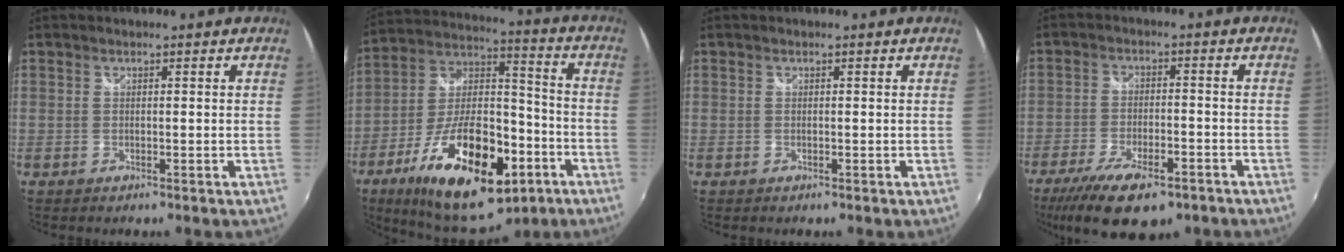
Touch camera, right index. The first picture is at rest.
{"total": 26.7, "force": [-12.8, 11.9, 20.2], "torque": [-0.365, -0.012, -0.197]}
{"total": 0.0}
{"total": 15.3, "force": [-10.3, 5.7, 9.8], "torque": [-0.211, -0.043, -0.167]}